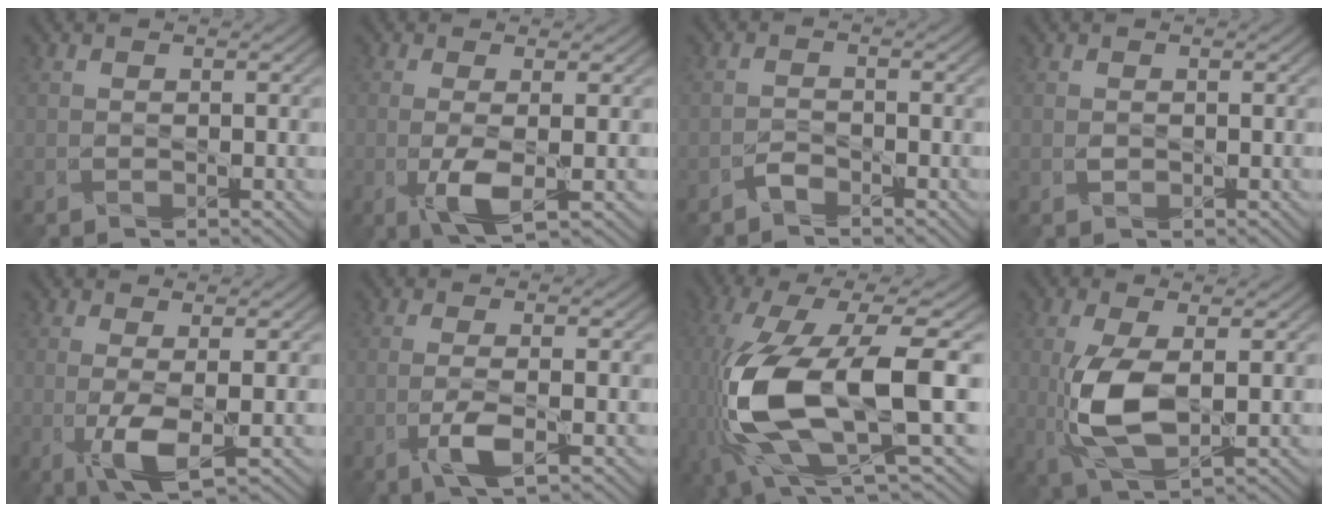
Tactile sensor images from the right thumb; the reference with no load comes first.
{"total": 4.0, "force": [-0.9, 0.7, 3.8], "torque": [-0.080, -0.002, -0.022]}
{"total": 1.4, "force": [-1.4, 0.2, 0.0], "torque": [0.000, 0.004, -0.035]}
{"total": 0.5, "force": [-0.1, 0.5, 0.3], "torque": [-0.008, -0.001, -0.002]}
{"total": 4.8, "force": [-1.1, 0.9, 4.6], "torque": [-0.090, 0.000, -0.024]}
{"total": 3.7, "force": [-1.4, 0.6, 3.3], "torque": [-0.066, 0.003, -0.035]}
{"total": 16.9, "force": [-2.7, 5.8, 15.6], "torque": [-0.356, -0.015, -0.036]}
{"total": 8.2, "force": [-0.5, 3.4, 7.5], "torque": [-0.170, -0.002, -0.009]}